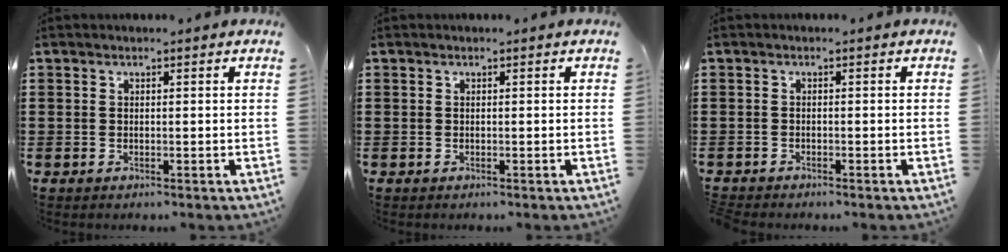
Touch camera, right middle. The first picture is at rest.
{"total": 0.0}
{"total": 0.7, "force": [-0.7, 0.0, 0.1], "torque": [-0.003, -0.002, -0.015]}